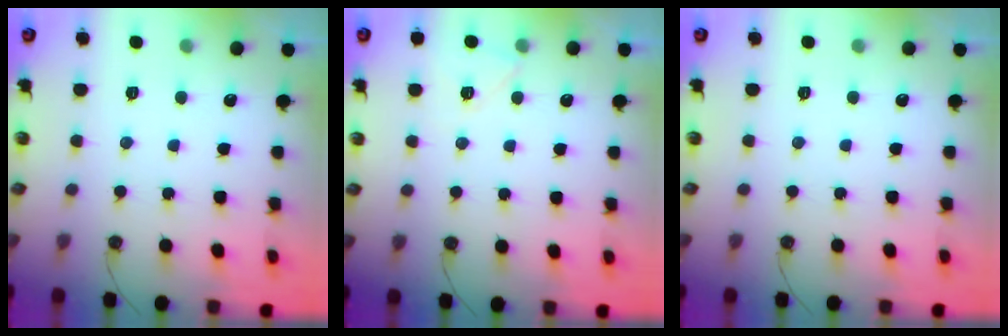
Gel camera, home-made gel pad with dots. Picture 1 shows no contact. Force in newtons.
{"total": 5.7, "press": 5.2, "slide": 2.3}
{"total": 0.0}